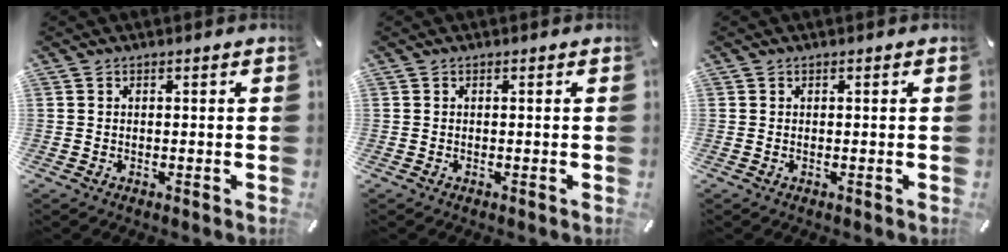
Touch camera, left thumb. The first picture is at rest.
{"total": 0.0}
{"total": 0.0}